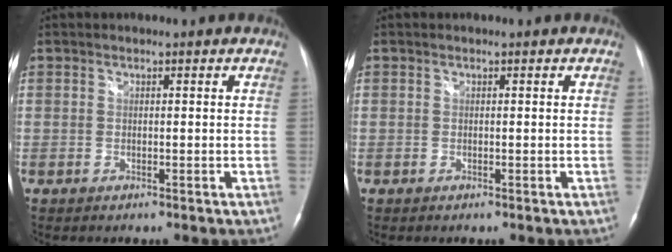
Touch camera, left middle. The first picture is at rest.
{"total": 0.0}